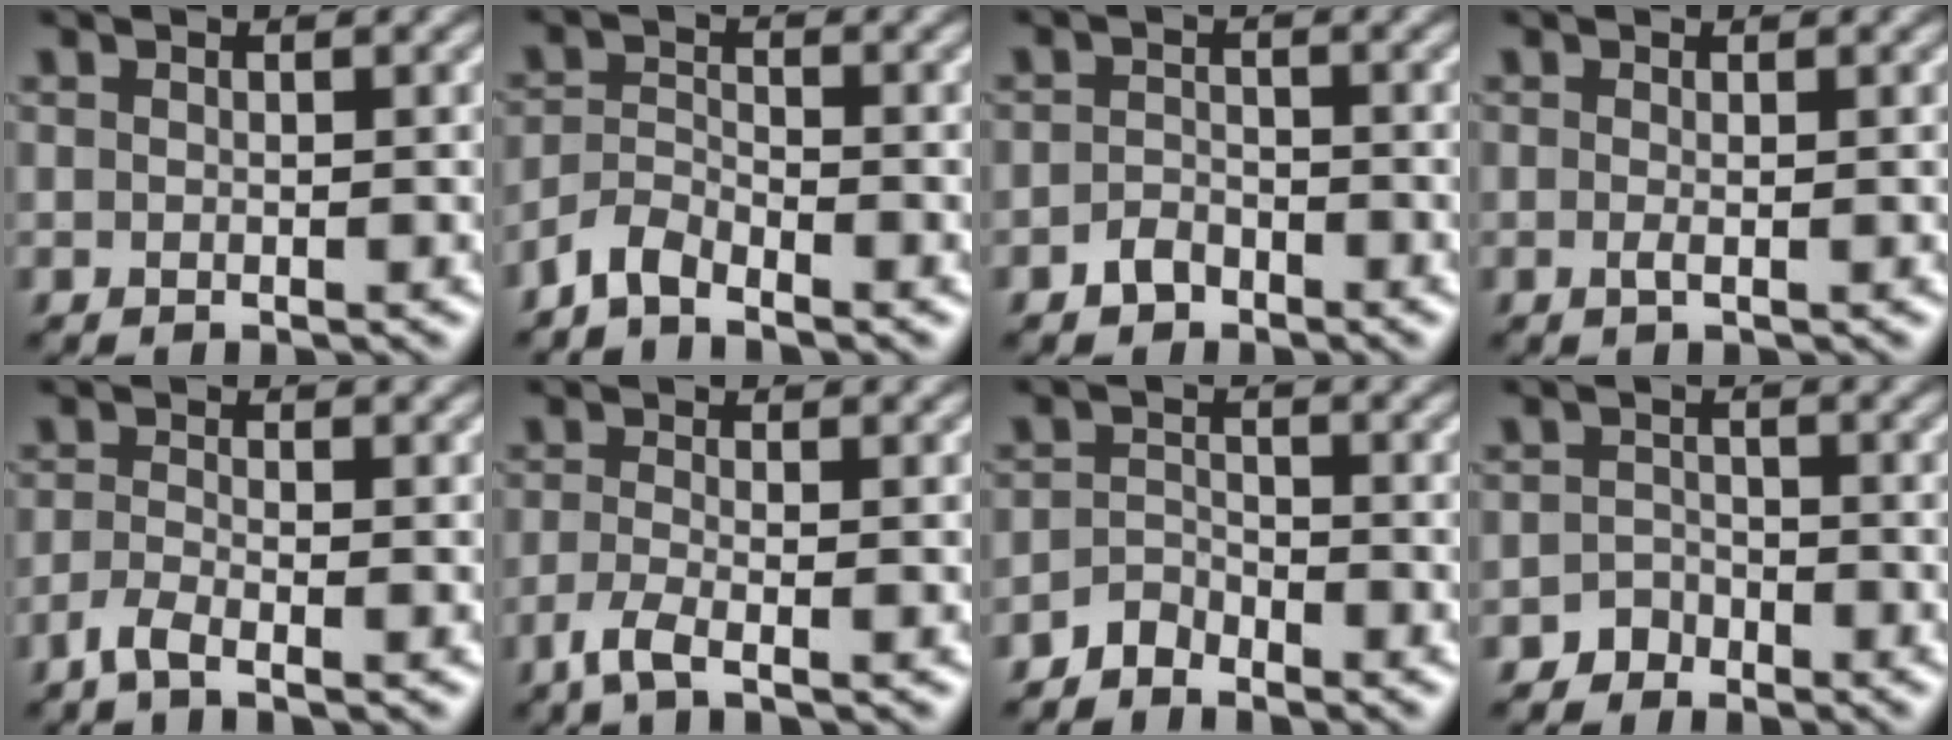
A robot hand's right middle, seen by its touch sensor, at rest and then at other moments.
{"total": 2.5, "force": [-2.2, 0.7, 1.0], "torque": [-0.023, 0.004, -0.053]}
{"total": 1.7, "force": [-1.2, 1.1, 0.6], "torque": [-0.009, 0.006, -0.026]}
{"total": 0.7, "force": [-0.1, 0.1, 0.7], "torque": [-0.016, -0.004, -0.003]}
{"total": 1.9, "force": [-1.4, 0.3, 1.2], "torque": [-0.031, -0.007, -0.038]}
{"total": 2.4, "force": [-1.4, 0.5, 1.9], "torque": [-0.043, -0.009, -0.039]}
{"total": 1.9, "force": [-1.7, 0.7, 0.3], "torque": [-0.004, 0.010, -0.037]}
{"total": 1.5, "force": [-1.2, 0.9, 0.0], "torque": [0.006, 0.010, -0.023]}